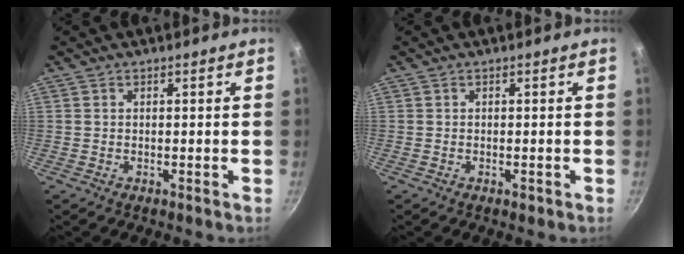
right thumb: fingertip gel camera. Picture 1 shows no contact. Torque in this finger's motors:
{"motor_torque": [0.06, 0.00, 0.23, -0.06, 0.05]}